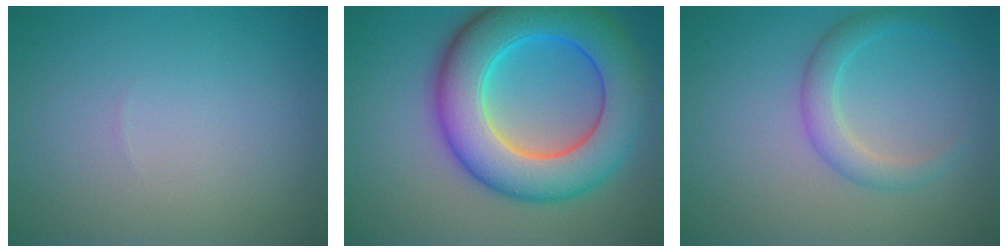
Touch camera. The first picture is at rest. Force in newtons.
{"total": 11.1, "press": 11.1, "slide": 0.3}
{"total": 2.5, "press": 2.5, "slide": 0.0}